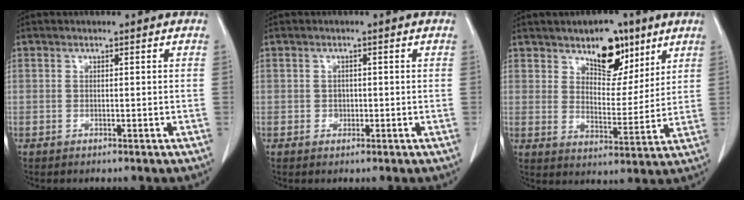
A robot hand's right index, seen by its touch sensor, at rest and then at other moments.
{"total": 1.2, "force": [-0.1, 1.1, 0.5], "torque": [-0.004, 0.005, 0.003]}
{"total": 9.2, "force": [5.9, 4.6, 5.4], "torque": [-0.078, -0.001, 0.097]}